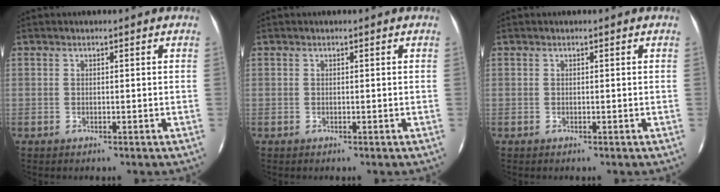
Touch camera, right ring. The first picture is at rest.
{"total": 0.0}
{"total": 0.0}